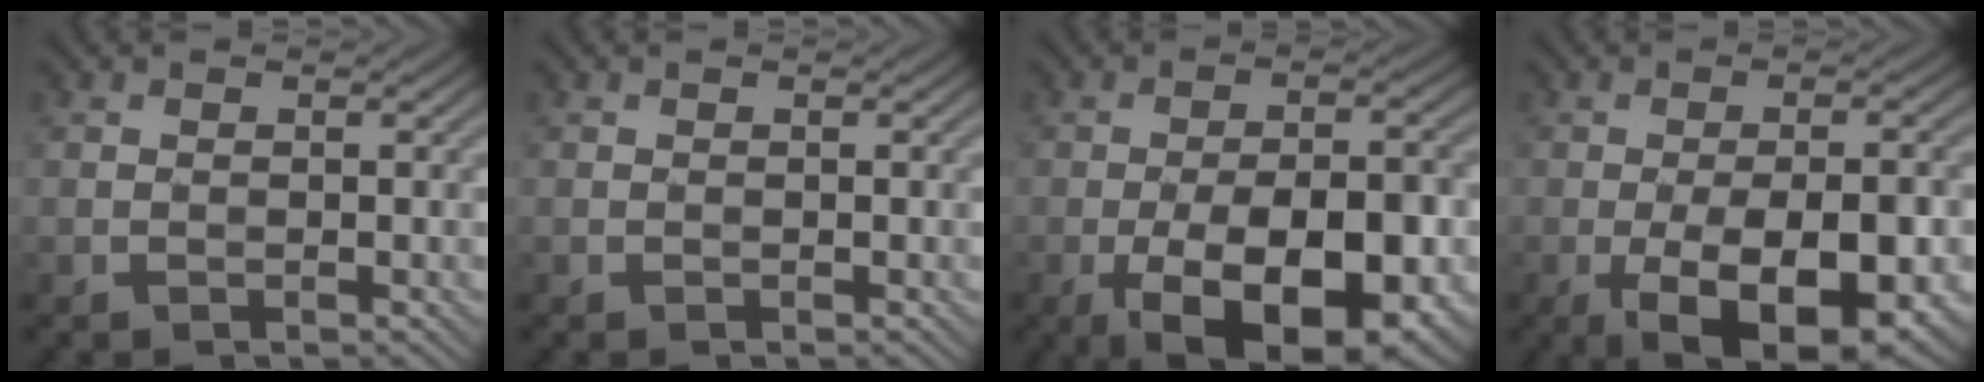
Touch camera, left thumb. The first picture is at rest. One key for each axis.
{"total": 0.0}
{"total": 15.4, "fx": -6.6, "fy": 6.7, "fz": 12.2, "tx": -0.171, "ty": 0.001, "tz": -0.092}
{"total": 13.2, "fx": -5.2, "fy": 5.3, "fz": 10.9, "tx": -0.150, "ty": -0.003, "tz": -0.069}